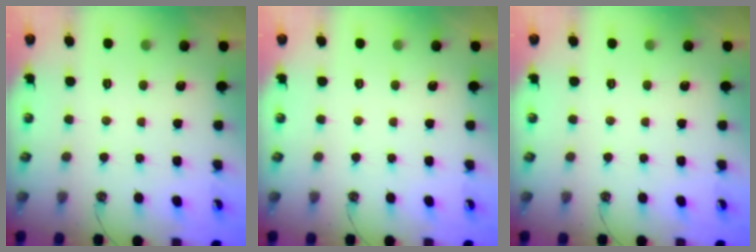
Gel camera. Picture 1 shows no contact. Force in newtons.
{"total": 0.0}
{"total": 0.0}